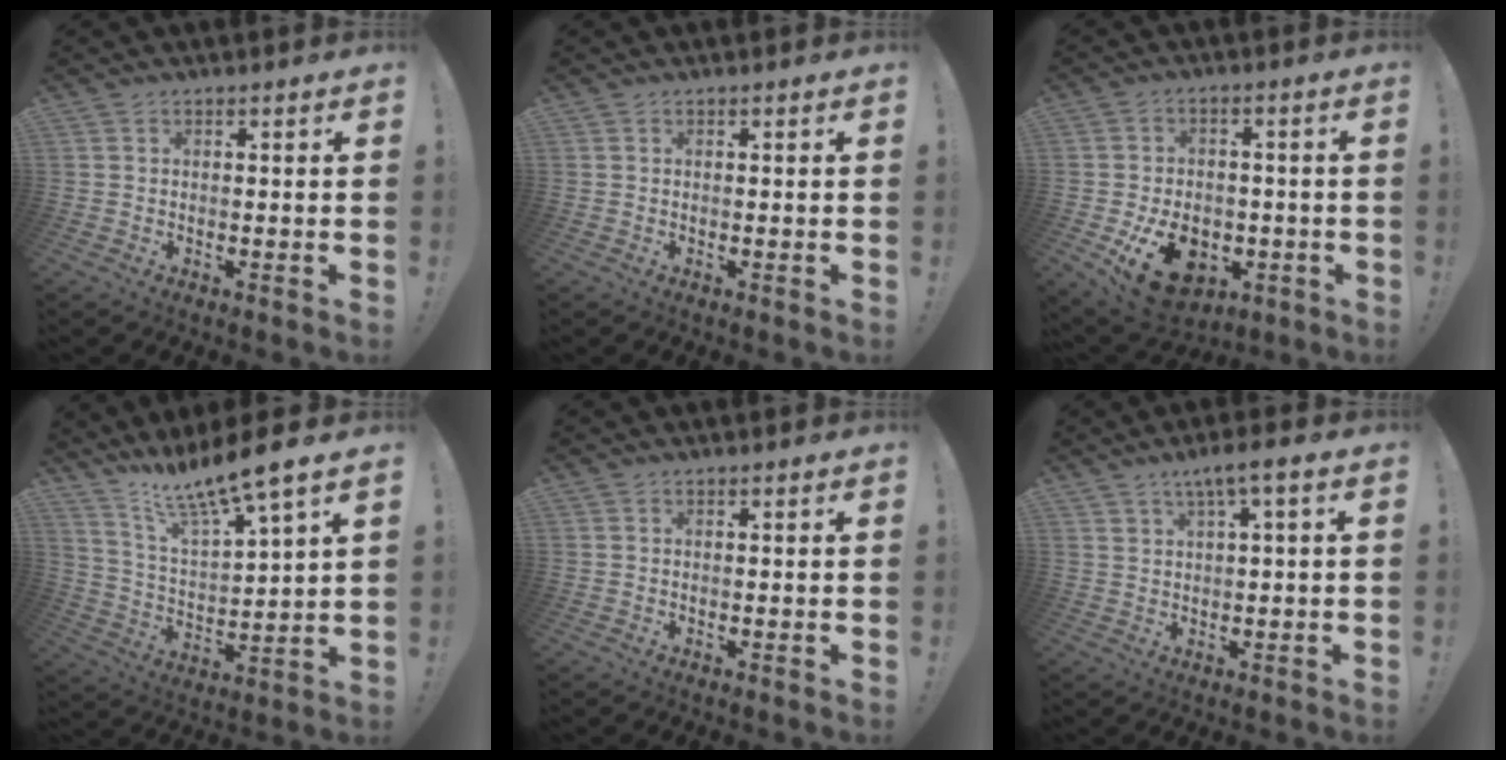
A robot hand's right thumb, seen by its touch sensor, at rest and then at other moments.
{"total": 0.0}
{"total": 14.2, "force": [-5.0, 10.5, 8.1], "torque": [-0.119, 0.031, -0.074]}
{"total": 13.3, "force": [11.5, 0.4, 6.5], "torque": [-0.136, -0.091, 0.193]}
{"total": 0.0}
{"total": 5.0, "force": [1.8, 0.7, 4.6], "torque": [-0.083, -0.002, 0.030]}